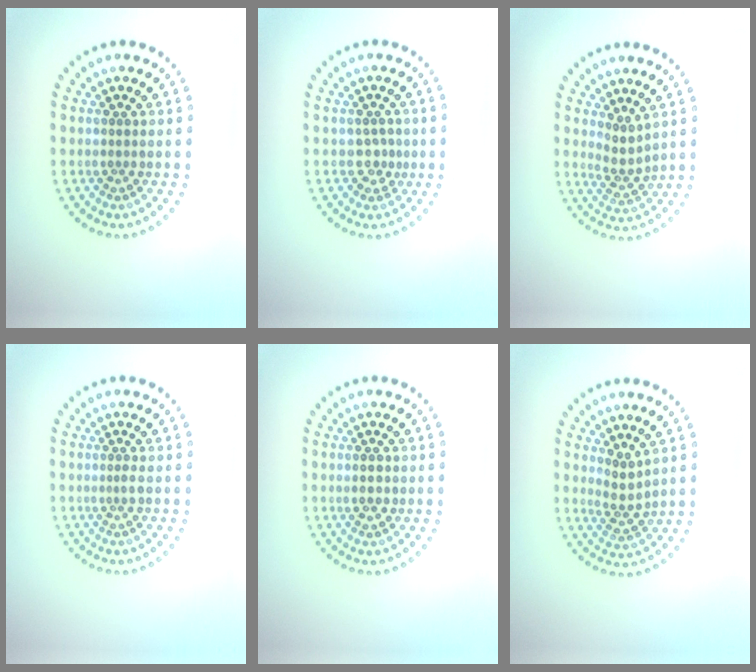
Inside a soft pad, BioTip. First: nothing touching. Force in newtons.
{"total": 1.7, "press": 1.4, "slide": 1.0}
{"total": 2.2, "press": 1.7, "slide": 1.3}
{"total": 0.9, "press": 0.5, "slide": 0.7}
{"total": 1.3, "press": 1.3, "slide": 0.1}
{"total": 2.2, "press": 1.7, "slide": 1.4}